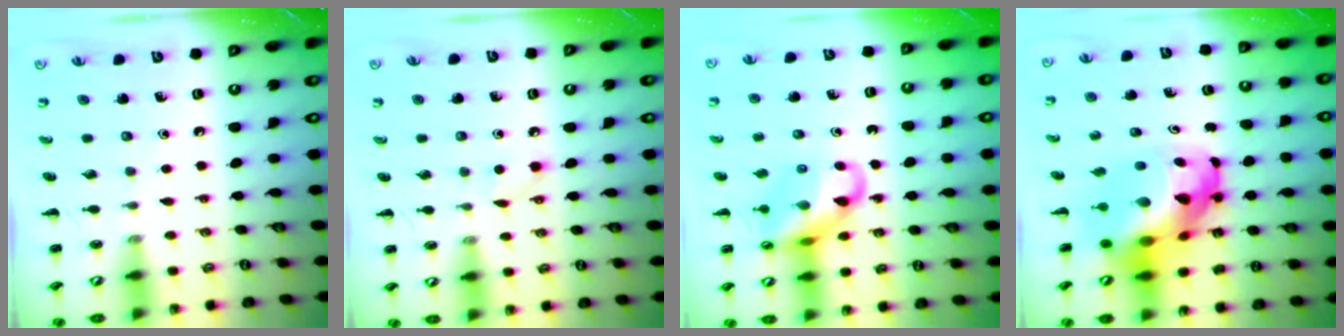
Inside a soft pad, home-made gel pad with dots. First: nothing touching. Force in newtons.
{"total": 2.7, "press": 2.5, "slide": 0.9}
{"total": 14.2, "press": 14.0, "slide": 2.4}
{"total": 15.9, "press": 15.4, "slide": 4.2}